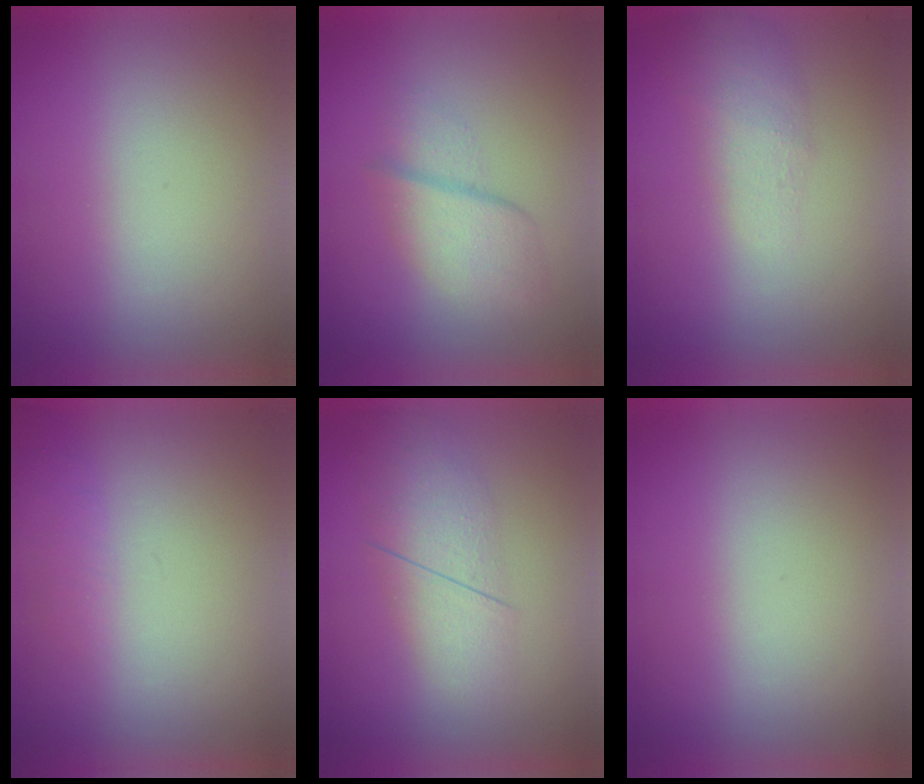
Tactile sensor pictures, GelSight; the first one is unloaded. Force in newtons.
{"total": 2.7}
{"total": 2.2}
{"total": 1.3}
{"total": 2.7}
{"total": 0.0}